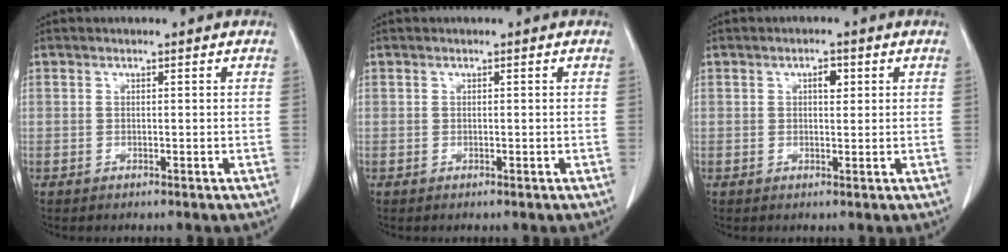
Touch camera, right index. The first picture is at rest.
{"total": 0.0}
{"total": 2.0, "force": [0.7, 0.9, 1.6], "torque": [-0.026, 0.001, 0.009]}